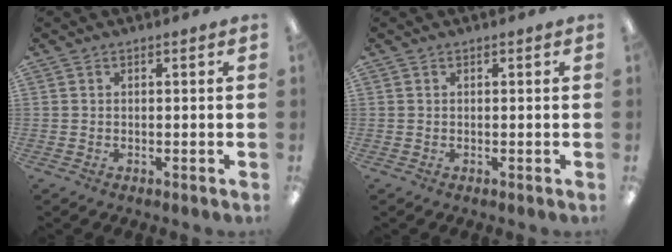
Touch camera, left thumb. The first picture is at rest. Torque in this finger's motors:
{"motor_torque": [-0.01, 0.01, -0.02, 0.02, 0.00]}